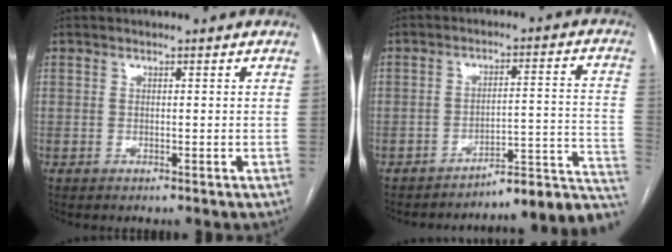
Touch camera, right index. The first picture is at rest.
{"total": 13.3, "force": [-11.7, 1.6, 6.1], "torque": [-0.022, 0.054, -0.145]}